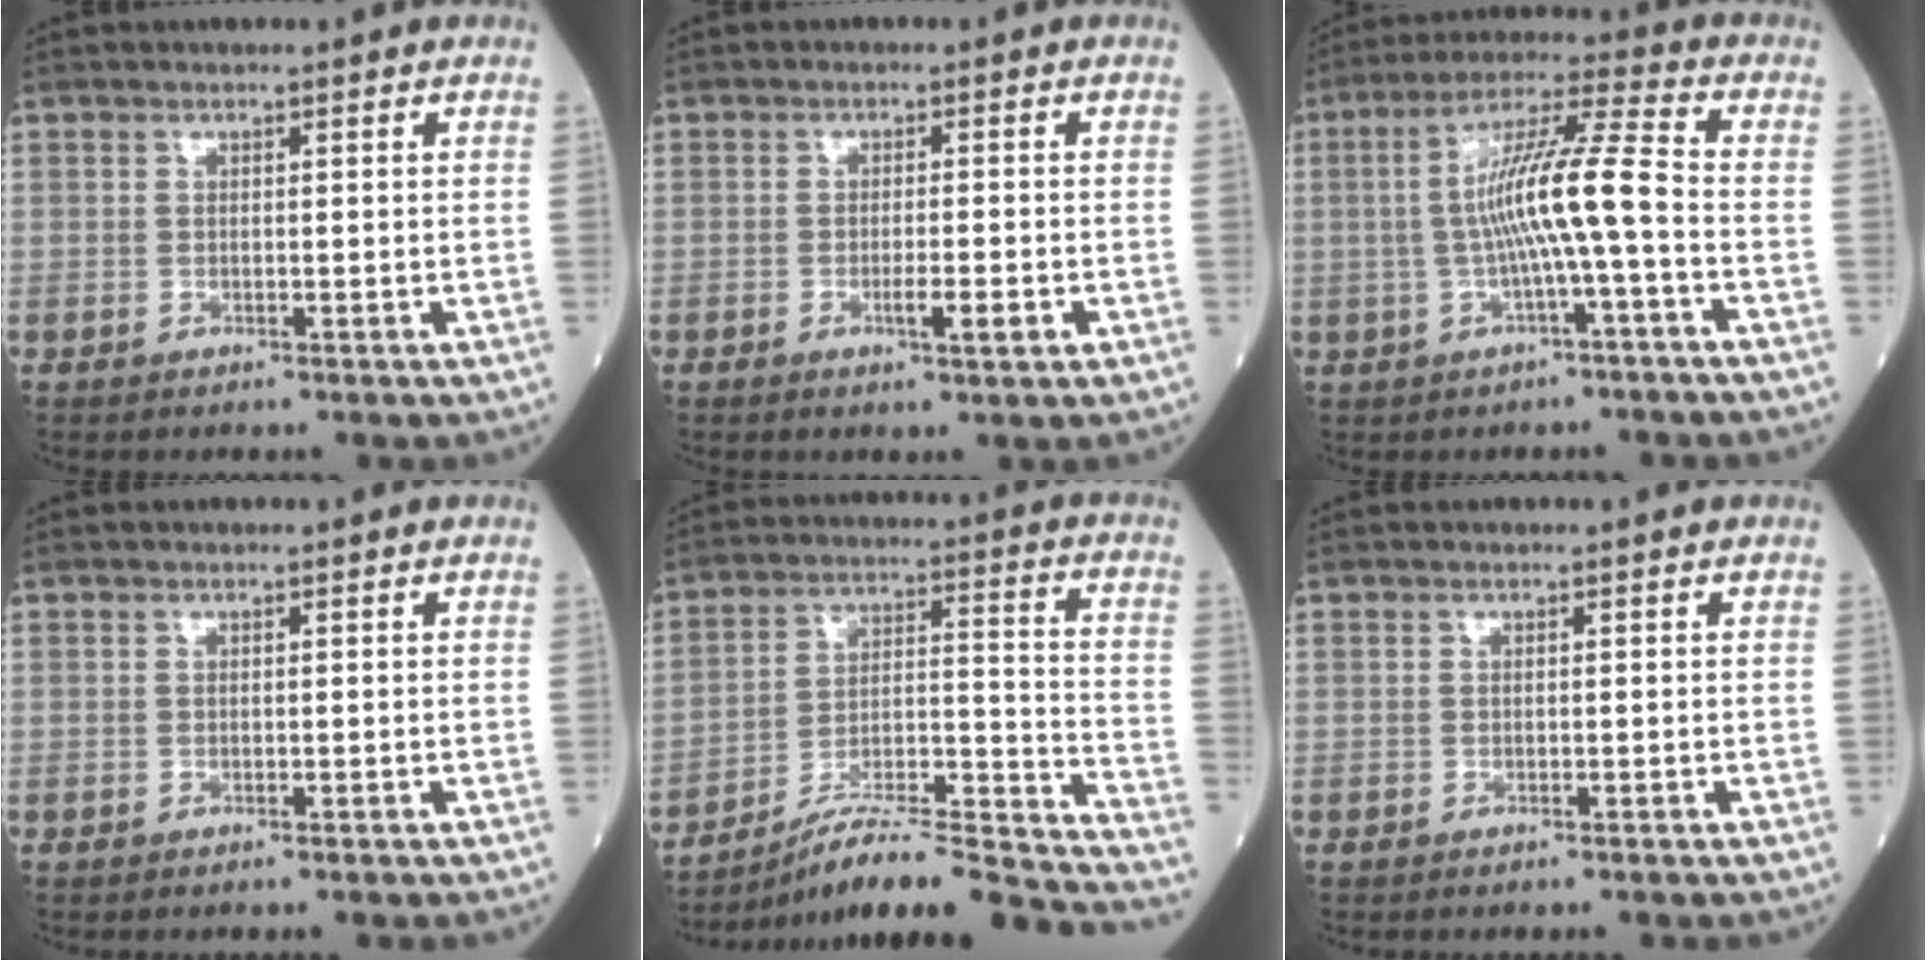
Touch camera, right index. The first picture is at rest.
{"total": 3.5, "force": [-1.2, 0.3, 3.3], "torque": [-0.052, -0.003, -0.018]}
{"total": 10.5, "force": [-1.4, -0.1, 10.4], "torque": [-0.193, 0.018, -0.030]}
{"total": 1.0, "force": [-1.0, 0.0, 0.4], "torque": [-0.007, -0.001, -0.011]}
{"total": 23.9, "force": [-22.1, -0.2, 9.1], "torque": [-0.097, 0.007, -0.331]}
{"total": 1.2, "force": [-1.2, 0.1, 0.4], "torque": [-0.008, -0.002, -0.014]}